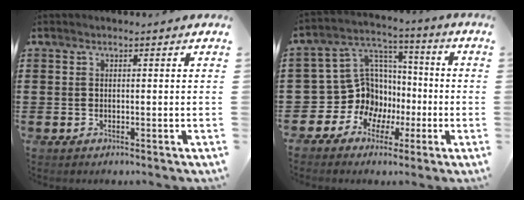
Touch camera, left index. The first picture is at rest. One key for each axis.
{"total": 10.6, "fx": -2.2, "fy": 10.1, "fz": 2.2, "tx": -0.095, "ty": -0.003, "tz": -0.032}